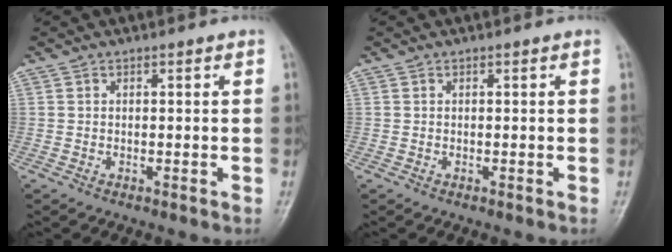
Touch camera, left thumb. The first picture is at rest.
{"total": 0.0}